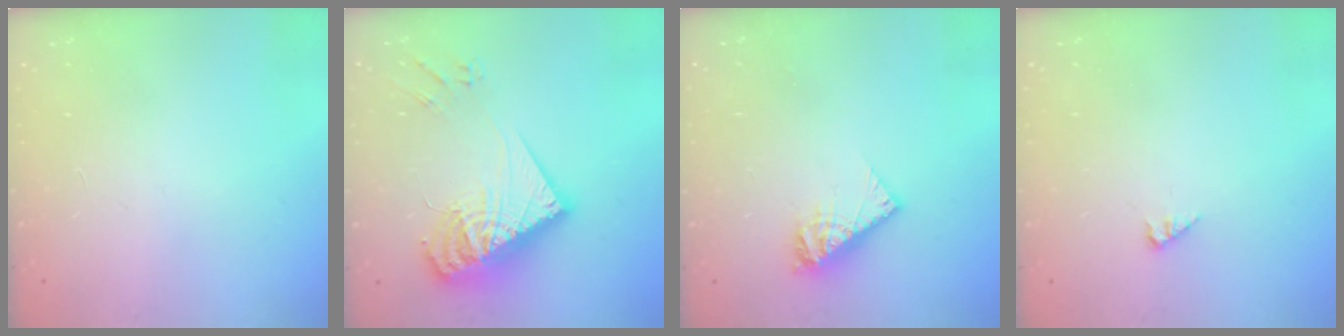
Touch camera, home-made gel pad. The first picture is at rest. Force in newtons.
{"total": 20.2, "press": 20.1, "slide": 1.8}
{"total": 8.6, "press": 8.6, "slide": 0.6}
{"total": 1.0, "press": 0.9, "slide": 0.2}